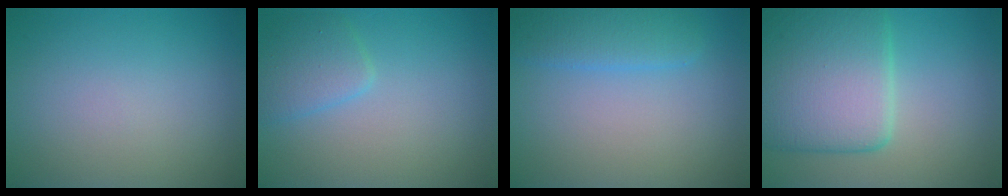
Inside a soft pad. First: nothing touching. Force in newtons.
{"total": 2.4, "press": 2.4, "slide": 0.0}
{"total": 2.8, "press": 2.8, "slide": 0.1}
{"total": 8.6, "press": 8.6, "slide": 0.6}